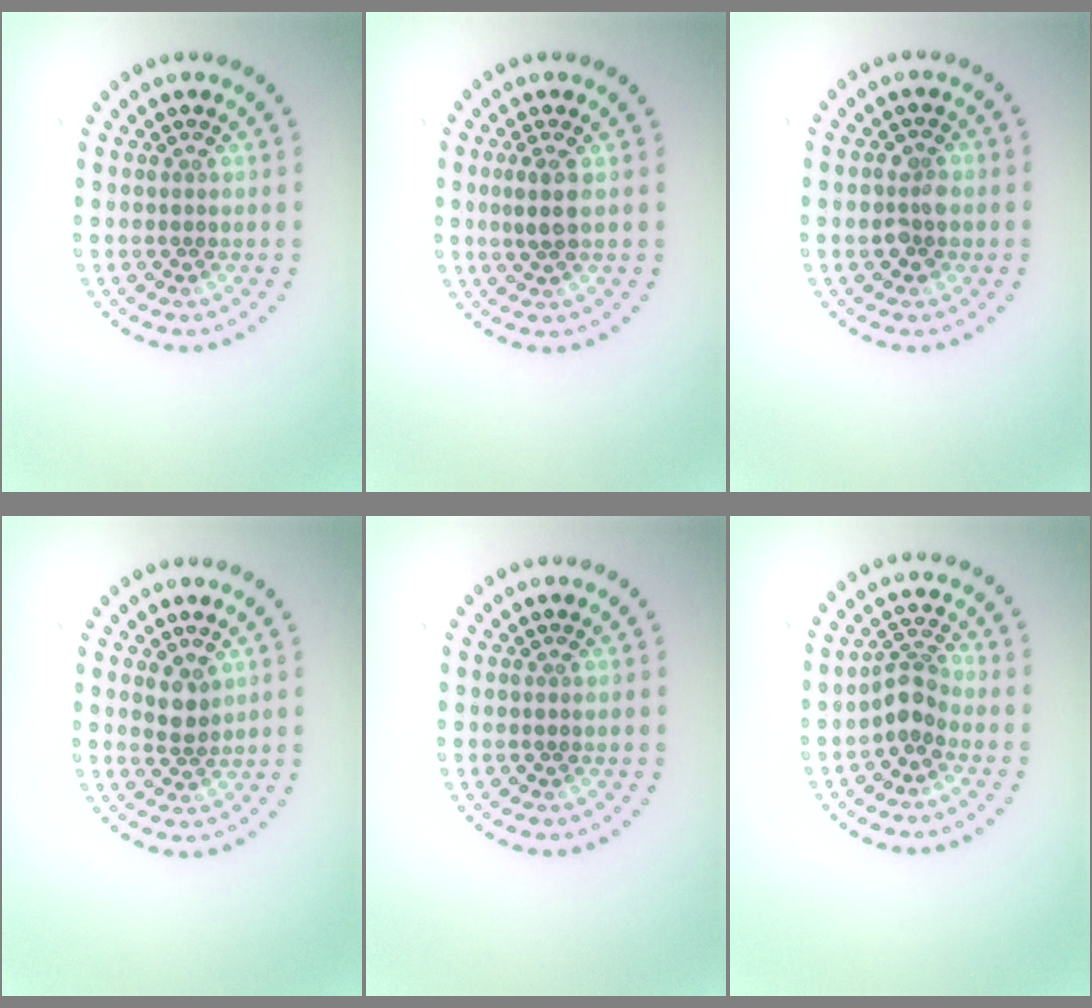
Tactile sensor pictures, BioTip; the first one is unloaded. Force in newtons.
{"total": 2.2, "press": 1.9, "slide": 1.1}
{"total": 2.0, "press": 1.9, "slide": 0.4}
{"total": 1.9, "press": 1.6, "slide": 0.9}
{"total": 0.0}
{"total": 2.5, "press": 1.9, "slide": 1.7}